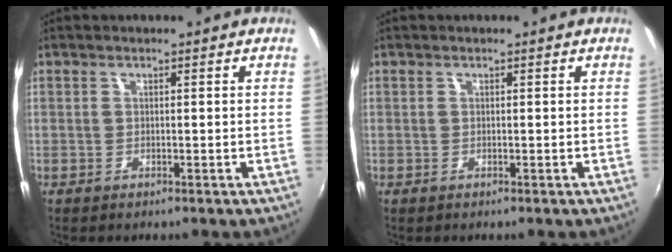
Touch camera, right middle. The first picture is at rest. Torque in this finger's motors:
{"motor_torque": [-0.04, 0.04, -0.01, 0.00]}